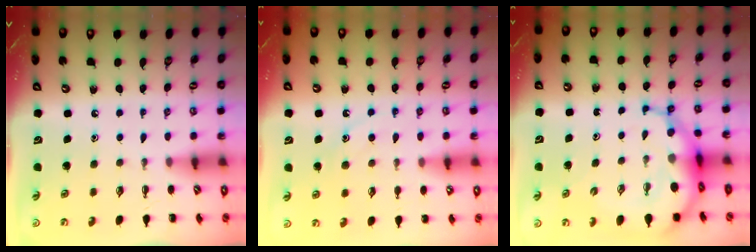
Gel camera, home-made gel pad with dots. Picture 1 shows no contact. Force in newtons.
{"total": 11.2, "press": 11.1, "slide": 1.0}
{"total": 9.7, "press": 9.3, "slide": 2.9}